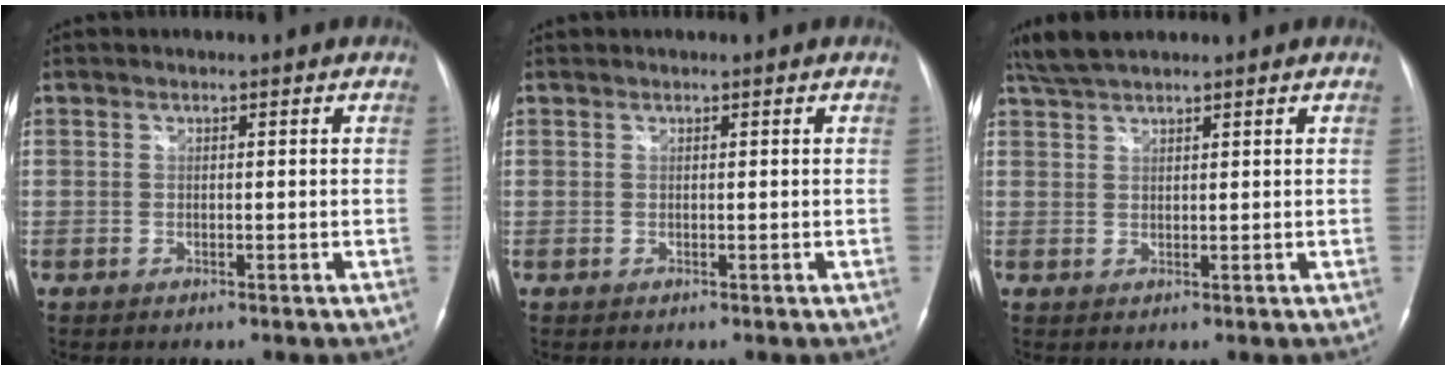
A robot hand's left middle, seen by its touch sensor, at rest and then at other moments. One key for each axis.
{"total": 0.0}
{"total": 4.2, "fx": 3.7, "fy": 0.7, "fz": 1.8, "tx": -0.047, "ty": 0.015, "tz": 0.075}